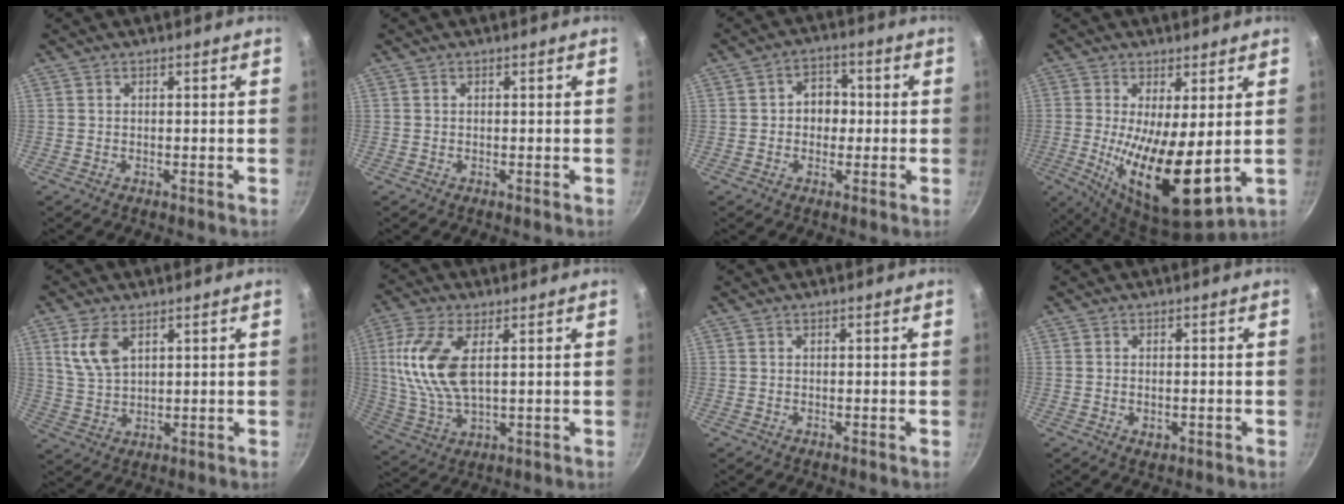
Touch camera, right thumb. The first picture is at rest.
{"total": 0.0}
{"total": 5.7, "force": [-0.2, 4.7, 3.2], "torque": [-0.007, 0.011, -0.008]}
{"total": 15.3, "force": [-0.1, 5.2, 14.4], "torque": [-0.249, -0.031, 0.008]}
{"total": 7.3, "force": [3.3, 4.0, 5.1], "torque": [-0.096, -0.016, 0.071]}
{"total": 13.2, "force": [2.8, 6.2, 11.3], "torque": [-0.232, -0.001, 0.060]}
{"total": 0.0}
{"total": 2.0, "force": [-0.5, 1.3, 1.4], "torque": [-0.022, -0.002, -0.006]}